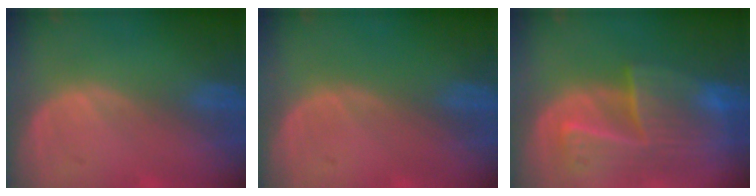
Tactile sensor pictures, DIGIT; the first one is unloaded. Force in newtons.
{"total": 0.0}
{"total": 9.4, "press": 8.3, "slide": 4.3}